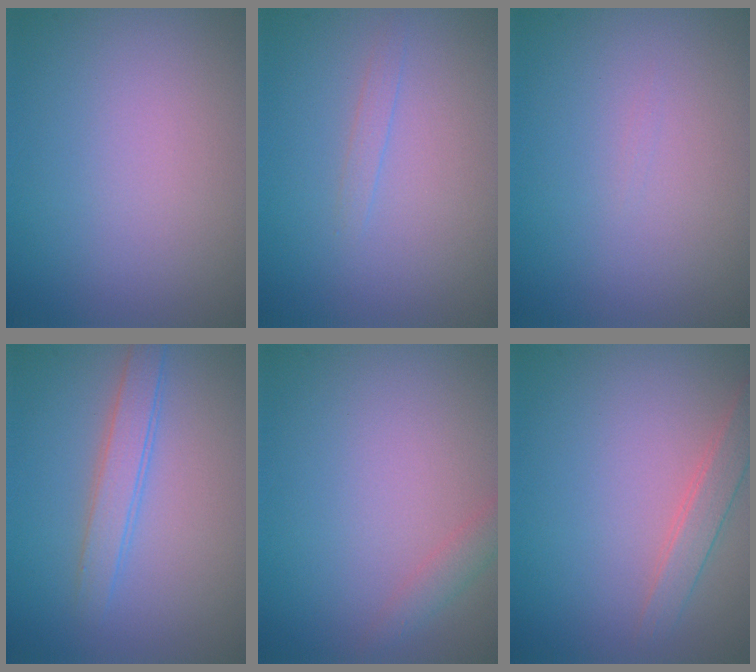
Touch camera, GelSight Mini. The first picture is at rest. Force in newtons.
{"total": 0.7, "press": 0.7, "slide": 0.1}
{"total": 0.0}
{"total": 2.4, "press": 2.4, "slide": 0.1}
{"total": 1.5, "press": 1.5, "slide": 0.1}
{"total": 2.1, "press": 2.1, "slide": 0.1}